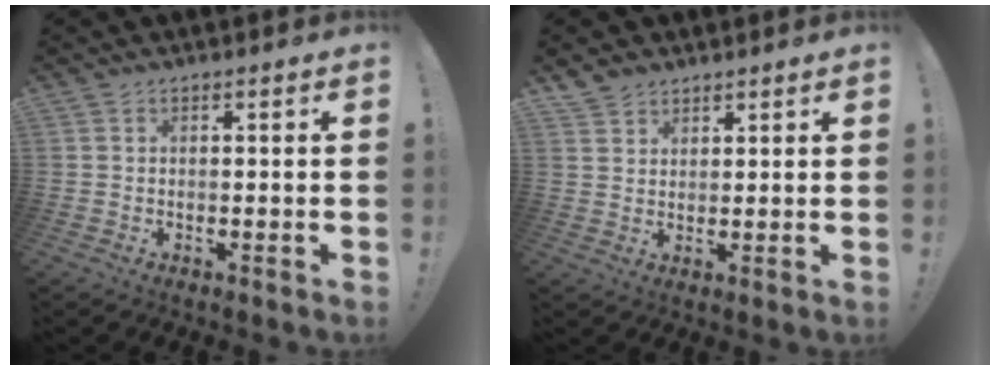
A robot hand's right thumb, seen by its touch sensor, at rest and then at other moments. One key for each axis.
{"total": 4.1, "fx": 3.4, "fy": 2.3, "fz": 0.5, "tx": -0.011, "ty": -0.019, "tz": 0.065}